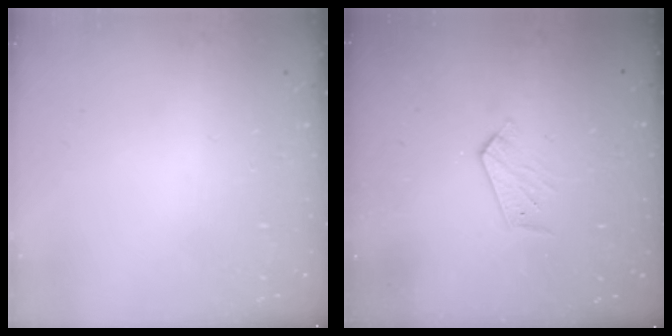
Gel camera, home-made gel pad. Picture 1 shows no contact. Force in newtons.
{"total": 5.2, "press": 5.1, "slide": 0.4}